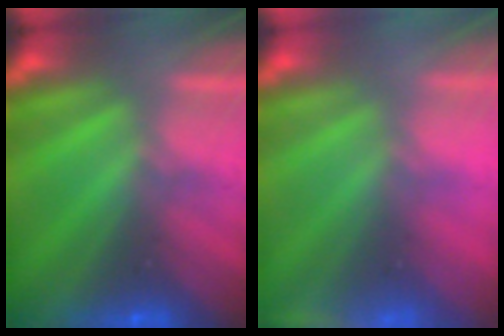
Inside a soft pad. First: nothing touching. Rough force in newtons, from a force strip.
{"total": 2.4}